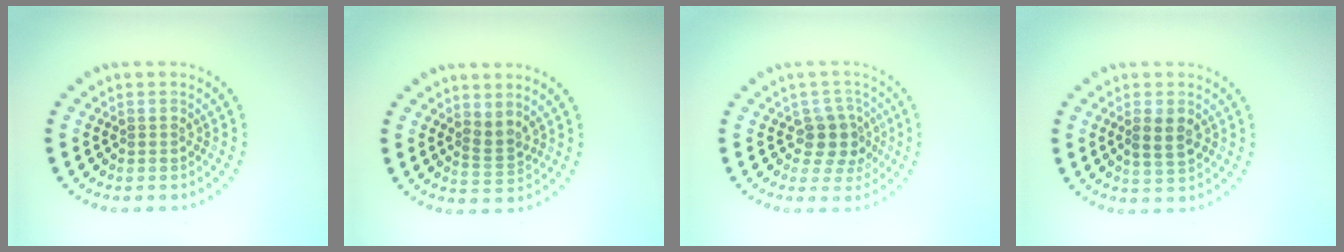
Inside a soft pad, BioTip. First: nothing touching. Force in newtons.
{"total": 1.7, "press": 1.3, "slide": 1.2}
{"total": 3.0, "press": 2.5, "slide": 1.6}
{"total": 2.3, "press": 2.3, "slide": 0.5}